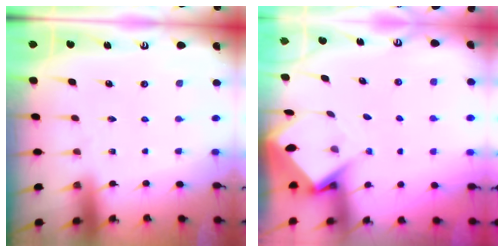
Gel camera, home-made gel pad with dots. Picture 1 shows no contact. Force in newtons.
{"total": 5.9, "press": 5.9, "slide": 0.5}